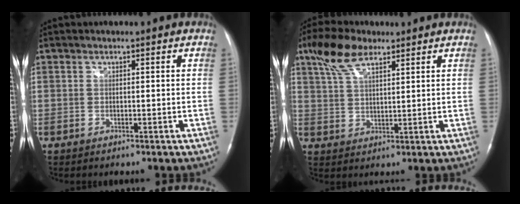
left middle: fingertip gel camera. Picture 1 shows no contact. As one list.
[{"total": 7.8, "force": [5.1, 2.8, 5.1], "torque": [-0.111, 0.022, 0.104]}]